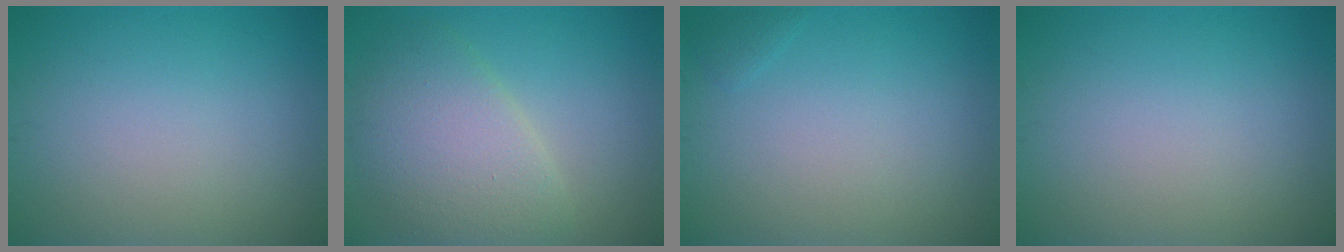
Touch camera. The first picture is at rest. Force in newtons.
{"total": 5.9, "press": 5.9, "slide": 0.2}
{"total": 0.5, "press": 0.5, "slide": 0.0}
{"total": 0.0}